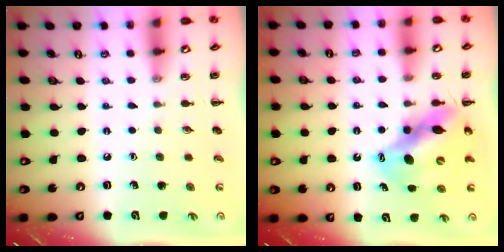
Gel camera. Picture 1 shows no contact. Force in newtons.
{"total": 12.5, "press": 11.9, "slide": 3.6}